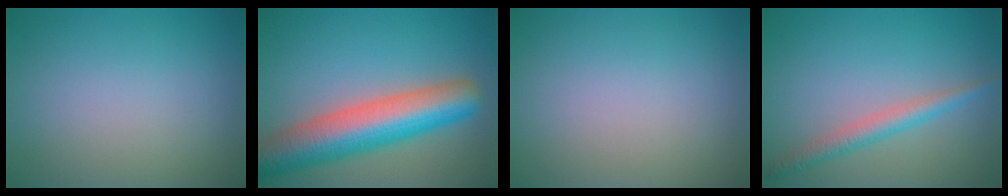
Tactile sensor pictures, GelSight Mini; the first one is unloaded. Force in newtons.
{"total": 9.6, "press": 9.6, "slide": 0.3}
{"total": 0.0}
{"total": 2.5, "press": 2.5, "slide": 0.1}